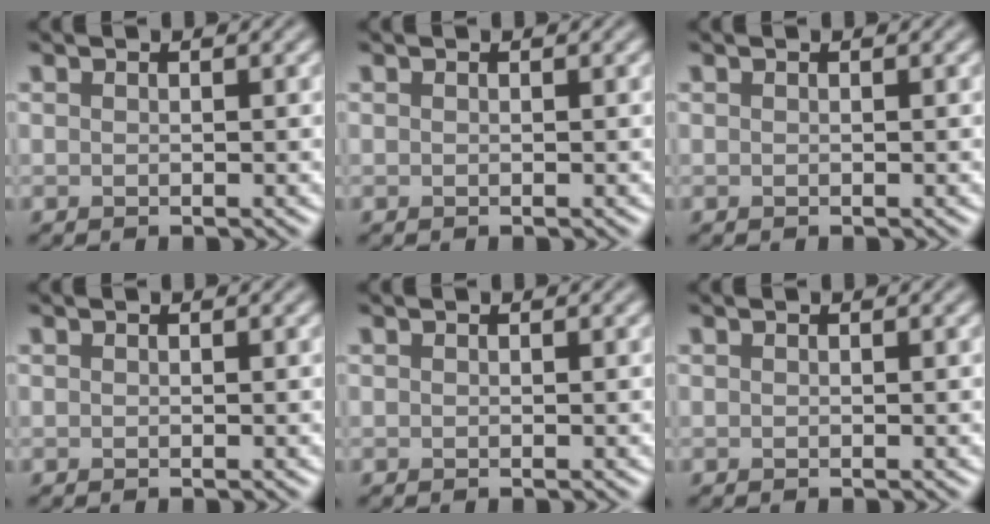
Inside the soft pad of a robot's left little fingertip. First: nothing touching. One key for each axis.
{"total": 0.0}
{"total": 0.0}
{"total": 0.0}
{"total": 0.0}
{"total": 0.0}